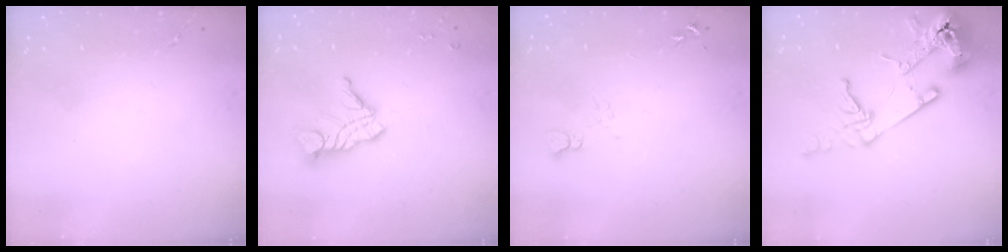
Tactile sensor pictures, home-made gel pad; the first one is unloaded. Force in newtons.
{"total": 13.4, "press": 13.3, "slide": 1.2}
{"total": 5.9, "press": 5.8, "slide": 0.6}
{"total": 18.8, "press": 18.6, "slide": 2.5}